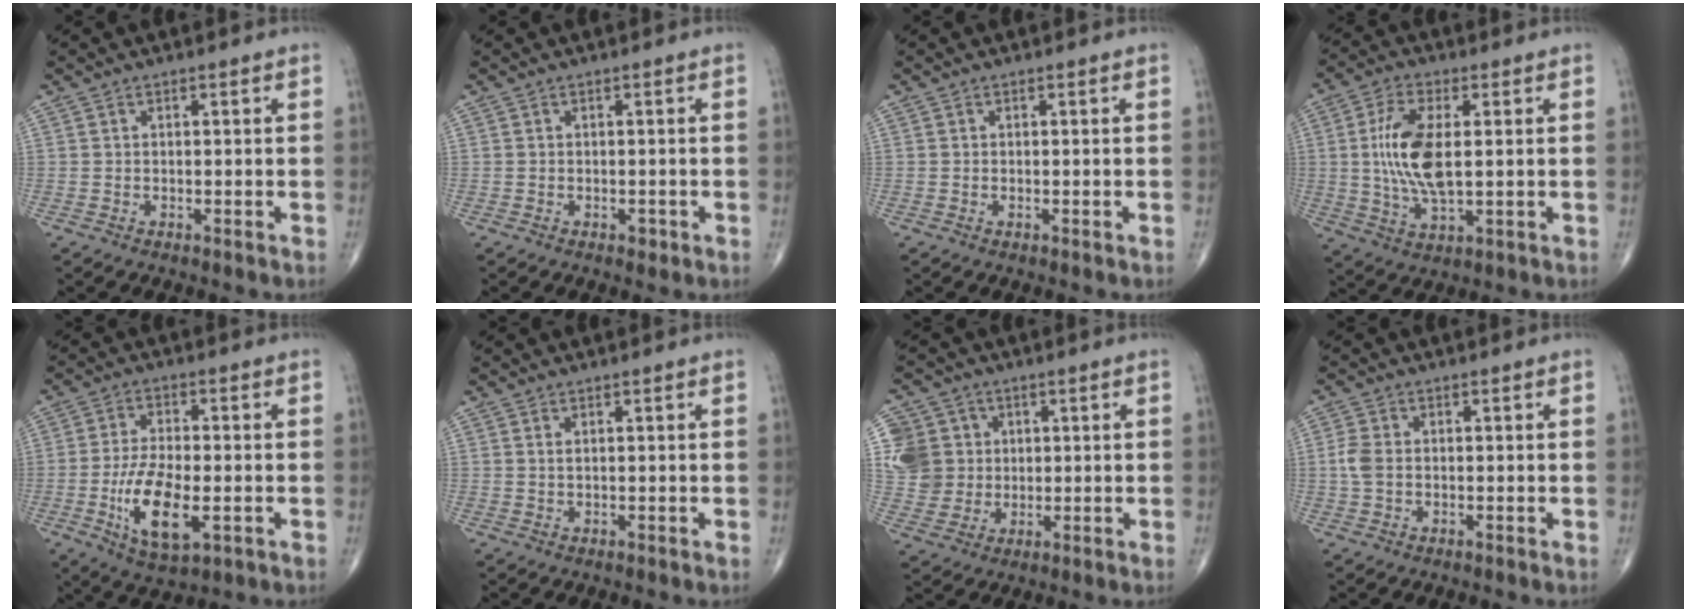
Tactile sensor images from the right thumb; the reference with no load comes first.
{"total": 1.0, "force": [-0.5, 0.6, 0.7], "torque": [-0.005, 0.000, -0.008]}
{"total": 0.0}
{"total": 11.9, "force": [1.1, 5.3, 10.5], "torque": [-0.214, -0.008, 0.025]}
{"total": 11.7, "force": [-3.0, 5.0, 10.1], "torque": [-0.183, -0.004, -0.049]}
{"total": 0.8, "force": [0.4, 0.3, 0.6], "torque": [-0.013, 0.003, 0.009]}
{"total": 11.1, "force": [2.2, 10.3, 3.3], "torque": [-0.046, 0.011, 0.047]}
{"total": 3.3, "force": [-0.1, 2.2, 2.4], "torque": [-0.063, 0.004, -0.007]}